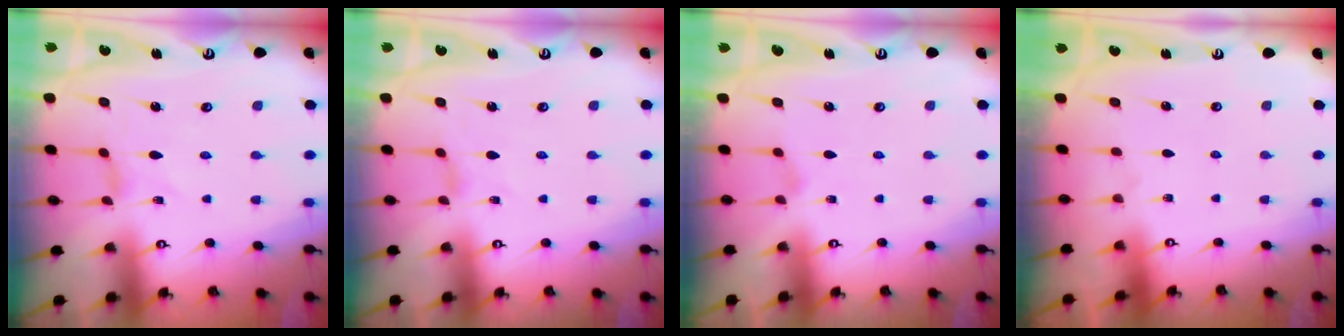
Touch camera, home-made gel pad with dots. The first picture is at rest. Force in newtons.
{"total": 2.0, "press": 2.0, "slide": 0.2}
{"total": 0.7, "press": 0.6, "slide": 0.2}
{"total": 0.0}